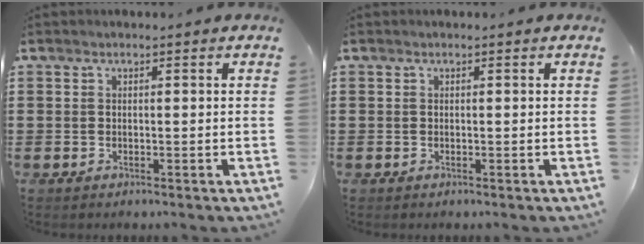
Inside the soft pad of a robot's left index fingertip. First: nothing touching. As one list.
[{"total": 0.0}]